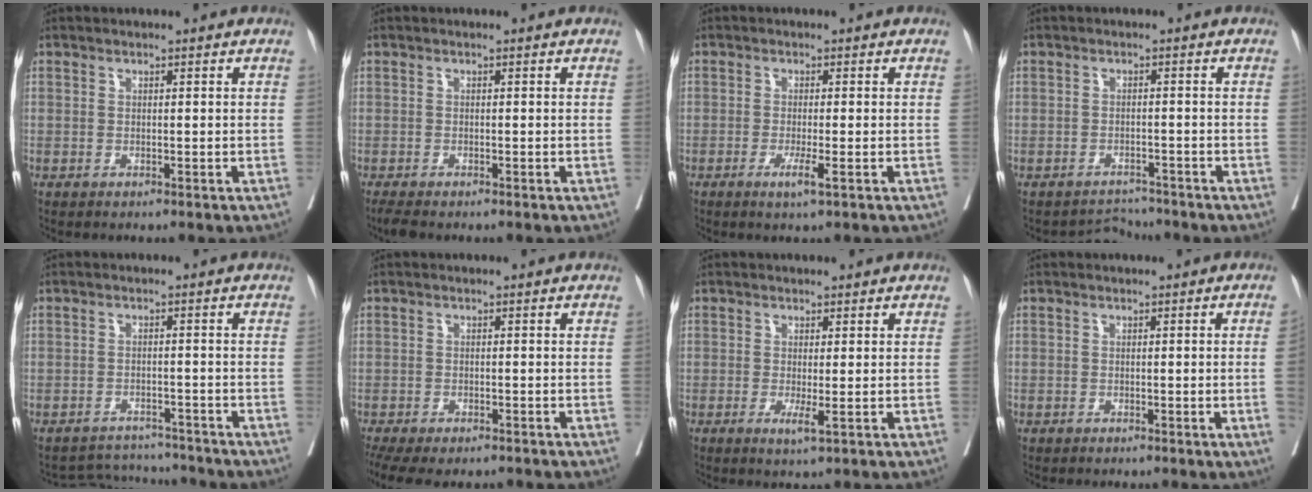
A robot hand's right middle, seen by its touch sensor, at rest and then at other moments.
{"total": 2.0, "force": [-1.7, 0.3, 1.0], "torque": [-0.023, -0.009, -0.030]}
{"total": 2.5, "force": [-1.2, -0.2, 2.2], "torque": [-0.037, -0.006, -0.021]}
{"total": 2.6, "force": [-2.2, 0.3, -1.3], "torque": [0.023, 0.000, -0.034]}
{"total": 5.8, "force": [-5.6, 0.6, -1.1], "torque": [0.014, 0.013, -0.083]}
{"total": 10.4, "force": [-7.9, 4.4, 5.1], "torque": [-0.107, -0.008, -0.109]}
{"total": 2.0, "force": [-0.5, 0.1, 2.0], "torque": [-0.032, -0.007, -0.007]}
{"total": 1.7, "force": [-0.4, -0.5, 1.6], "torque": [-0.018, 0.000, -0.006]}